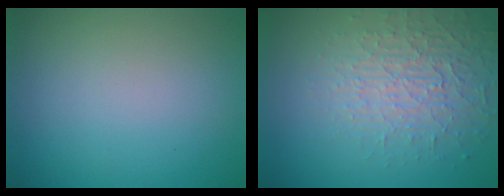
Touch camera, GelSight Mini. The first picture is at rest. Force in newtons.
{"total": 3.8, "press": 3.5, "slide": 1.3}